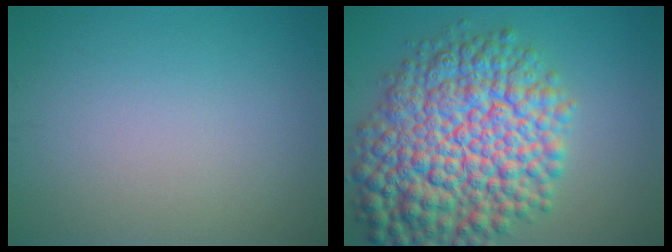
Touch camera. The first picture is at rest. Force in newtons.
{"total": 13.4, "press": 13.4, "slide": 0.4}